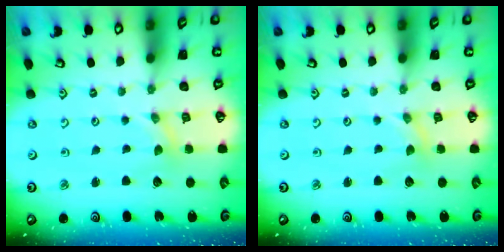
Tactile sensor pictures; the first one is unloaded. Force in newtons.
{"total": 0.0}